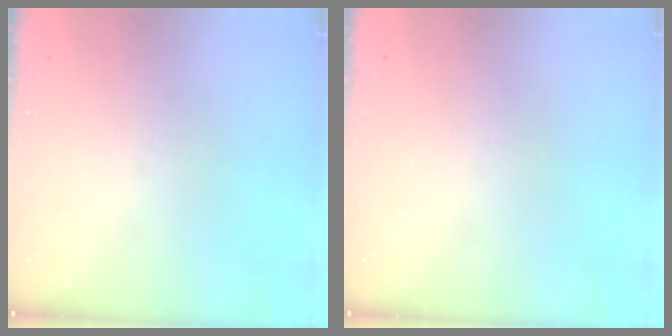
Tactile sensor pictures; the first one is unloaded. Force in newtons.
{"total": 1.6, "press": 1.6, "slide": 0.1}